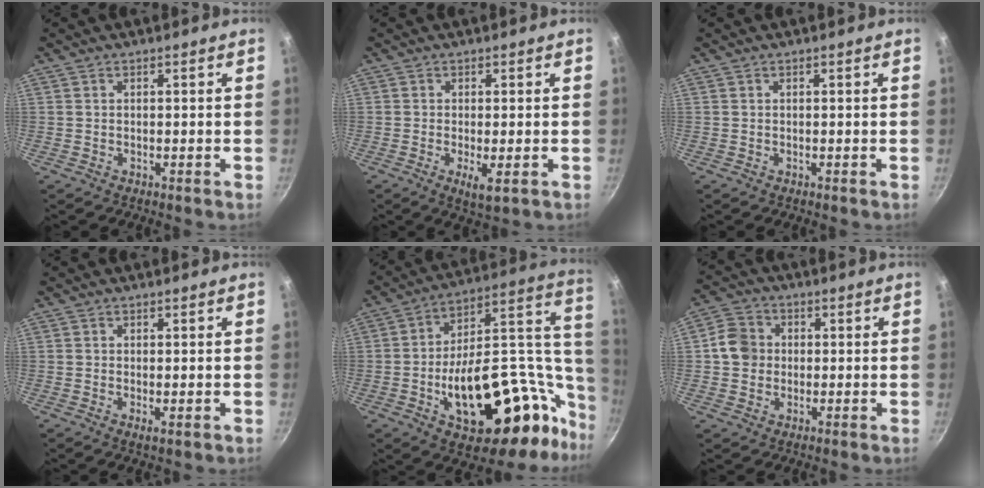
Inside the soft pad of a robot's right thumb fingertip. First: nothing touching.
{"total": 4.0, "force": [-1.1, 1.1, 3.7], "torque": [-0.068, -0.009, -0.015]}
{"total": 0.0}
{"total": 1.3, "force": [-0.2, 0.5, 1.1], "torque": [-0.021, -0.005, -0.004]}
{"total": 35.4, "force": [-8.7, 18.6, 28.8], "torque": [-0.366, 0.058, -0.113]}
{"total": 6.4, "force": [0.2, 5.8, 2.7], "torque": [-0.026, 0.010, -0.011]}